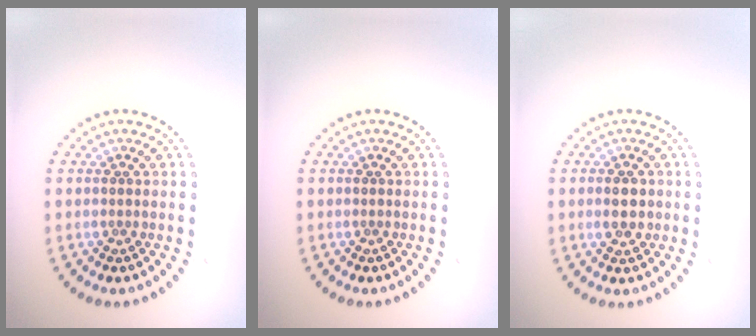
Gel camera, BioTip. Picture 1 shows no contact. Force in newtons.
{"total": 0.0}
{"total": 2.5, "press": 2.5, "slide": 0.0}